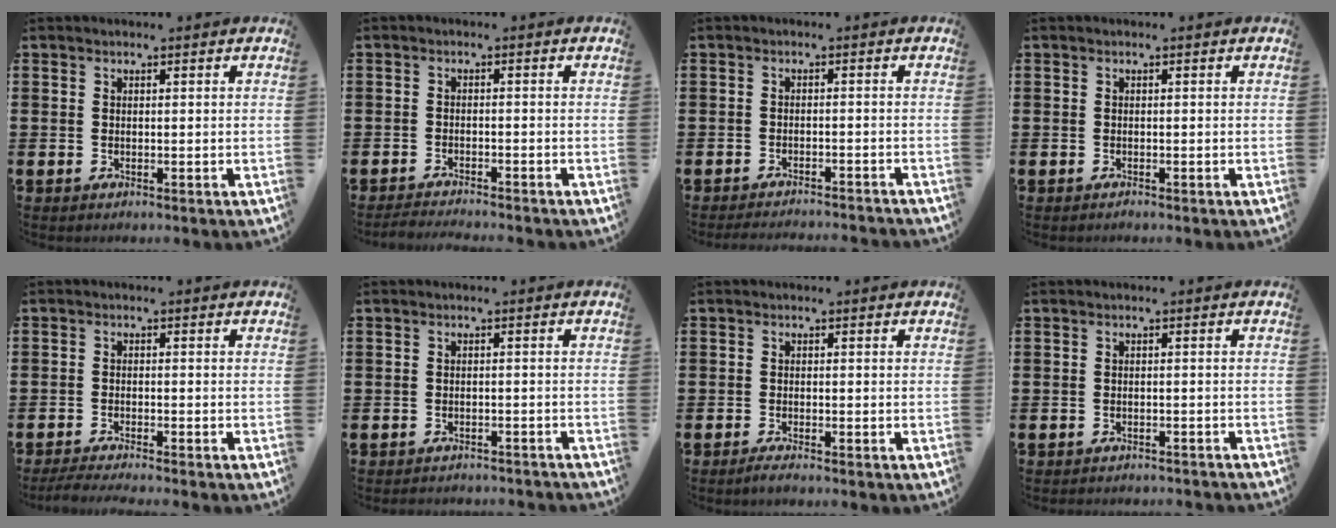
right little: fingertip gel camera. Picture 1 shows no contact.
{"total": 1.9, "force": [-1.8, -0.1, 0.4], "torque": [-0.008, 0.004, -0.036]}
{"total": 1.7, "force": [-1.7, -0.2, 0.2], "torque": [-0.004, 0.003, -0.034]}
{"total": 0.0}
{"total": 1.8, "force": [-1.6, -0.1, 0.9], "torque": [-0.013, 0.002, -0.031]}
{"total": 1.3, "force": [-1.3, -0.1, -0.1], "torque": [-0.003, 0.003, -0.027]}
{"total": 1.0, "force": [-0.7, 0.1, 0.7], "torque": [-0.012, -0.002, -0.014]}
{"total": 1.0, "force": [-1.0, -0.1, -0.1], "torque": [-0.001, 0.002, -0.021]}